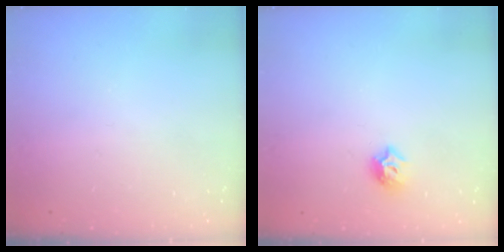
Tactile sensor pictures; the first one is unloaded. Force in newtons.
{"total": 6.3, "press": 6.3, "slide": 0.8}